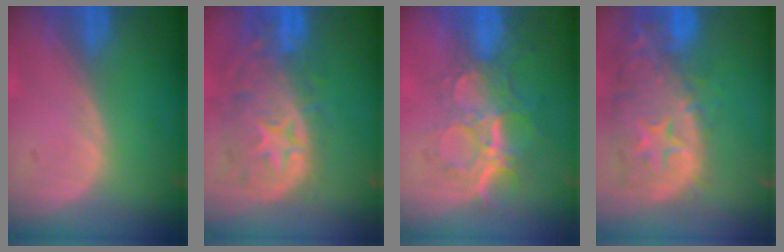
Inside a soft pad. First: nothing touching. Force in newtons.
{"total": 11.1, "press": 9.8, "slide": 5.1}
{"total": 9.2, "press": 7.7, "slide": 5.0}
{"total": 14.0, "press": 11.3, "slide": 8.3}